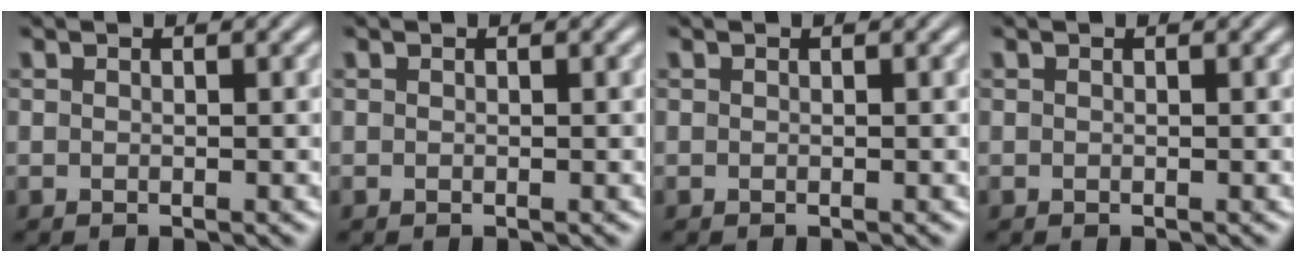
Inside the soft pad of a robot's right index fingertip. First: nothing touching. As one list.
[{"total": 0.0}, {"total": 0.0}, {"total": 0.0}]